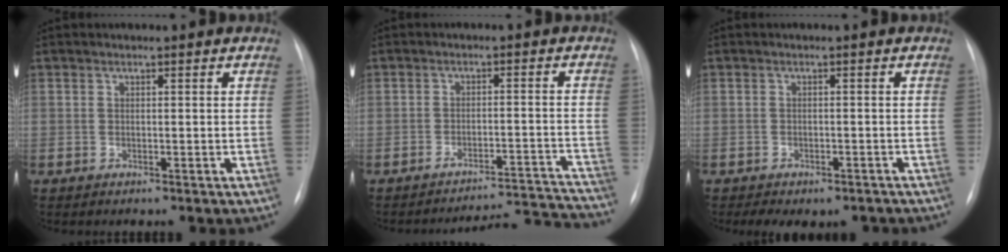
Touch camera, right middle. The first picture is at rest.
{"total": 11.4, "force": [-11.3, -1.5, -1.0], "torque": [0.029, 0.025, -0.145]}
{"total": 7.2, "force": [-5.4, 3.6, 3.0], "torque": [-0.035, 0.015, -0.064]}